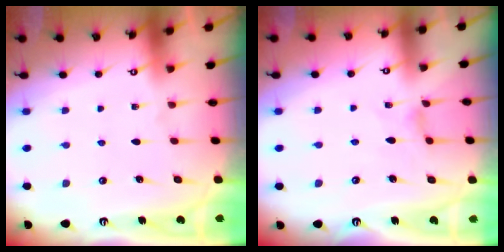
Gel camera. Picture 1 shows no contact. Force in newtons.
{"total": 1.3, "press": 1.3, "slide": 0.4}